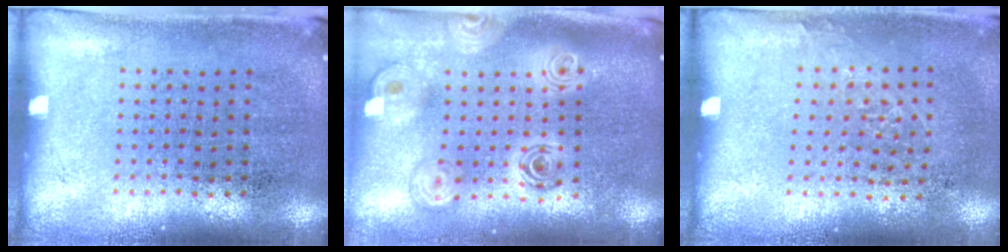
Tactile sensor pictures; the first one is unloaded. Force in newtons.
{"total": 2.4, "press": 1.9, "slide": 1.6}
{"total": 0.9, "press": 0.7, "slide": 0.5}